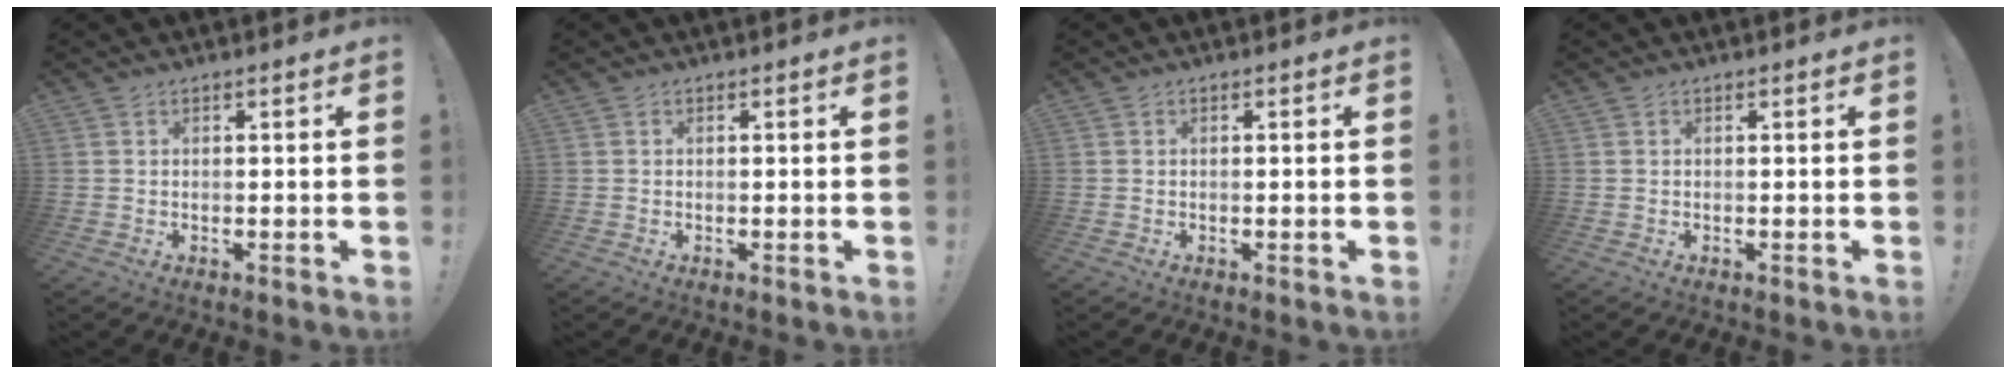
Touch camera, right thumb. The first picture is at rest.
{"total": 0.0}
{"total": 0.5, "force": [-0.1, 0.0, 0.5], "torque": [-0.012, 0.000, -0.002]}
{"total": 0.0}